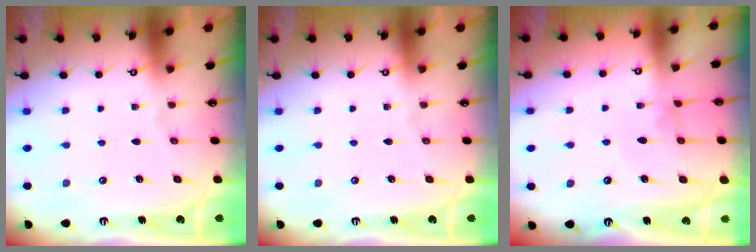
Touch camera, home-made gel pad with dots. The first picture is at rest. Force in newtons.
{"total": 0.0}
{"total": 0.0}